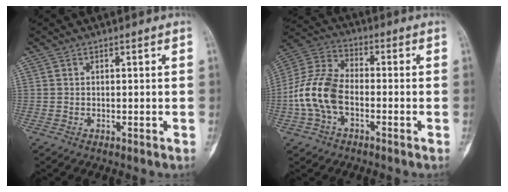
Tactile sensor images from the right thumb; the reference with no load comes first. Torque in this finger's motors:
{"motor_torque": [0.21, 0.21, 0.75, 0.20, 0.14]}